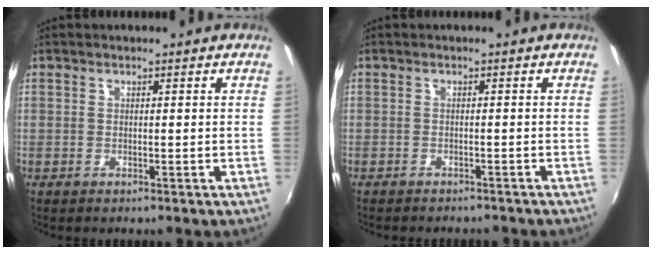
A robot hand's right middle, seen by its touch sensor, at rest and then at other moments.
{"total": 4.4, "force": [-4.0, 1.0, 1.6], "torque": [-0.039, -0.012, -0.057]}